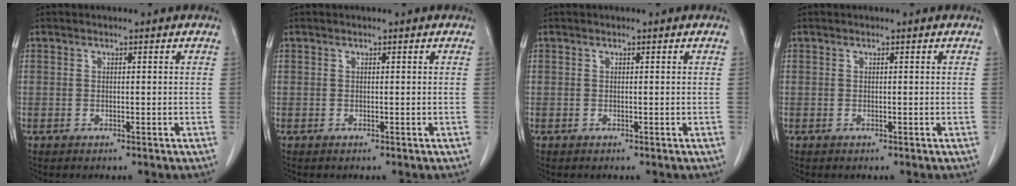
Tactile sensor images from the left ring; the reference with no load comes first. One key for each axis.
{"total": 0.0}
{"total": 0.0}
{"total": 0.0}